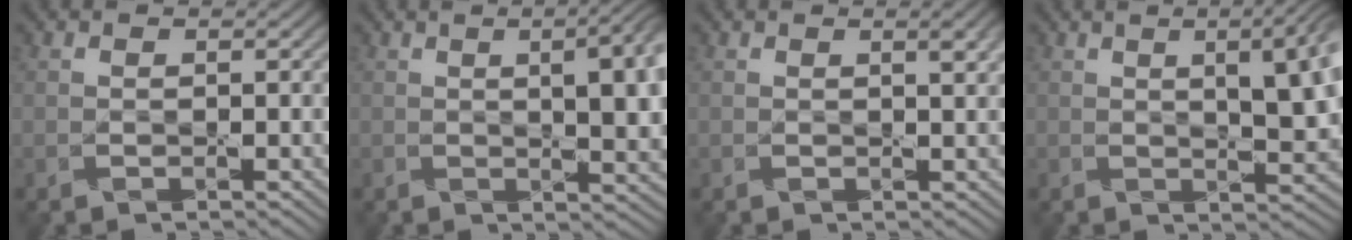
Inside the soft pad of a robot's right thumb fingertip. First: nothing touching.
{"total": 9.5, "force": [1.5, 3.5, 8.7], "torque": [-0.090, 0.015, 0.014]}
{"total": 2.0, "force": [0.9, 0.4, 1.7], "torque": [-0.022, 0.002, 0.015]}
{"total": 9.0, "force": [2.2, 3.2, 8.1], "torque": [-0.095, 0.016, 0.026]}